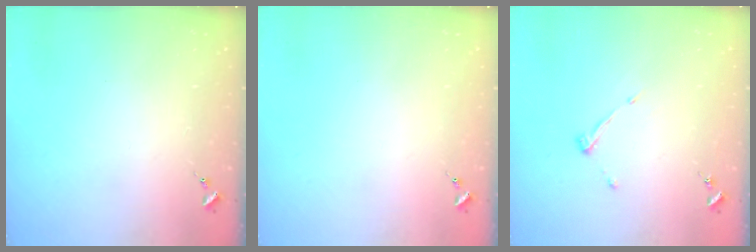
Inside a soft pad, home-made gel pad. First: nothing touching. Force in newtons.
{"total": 0.0}
{"total": 4.0, "press": 4.0, "slide": 0.6}